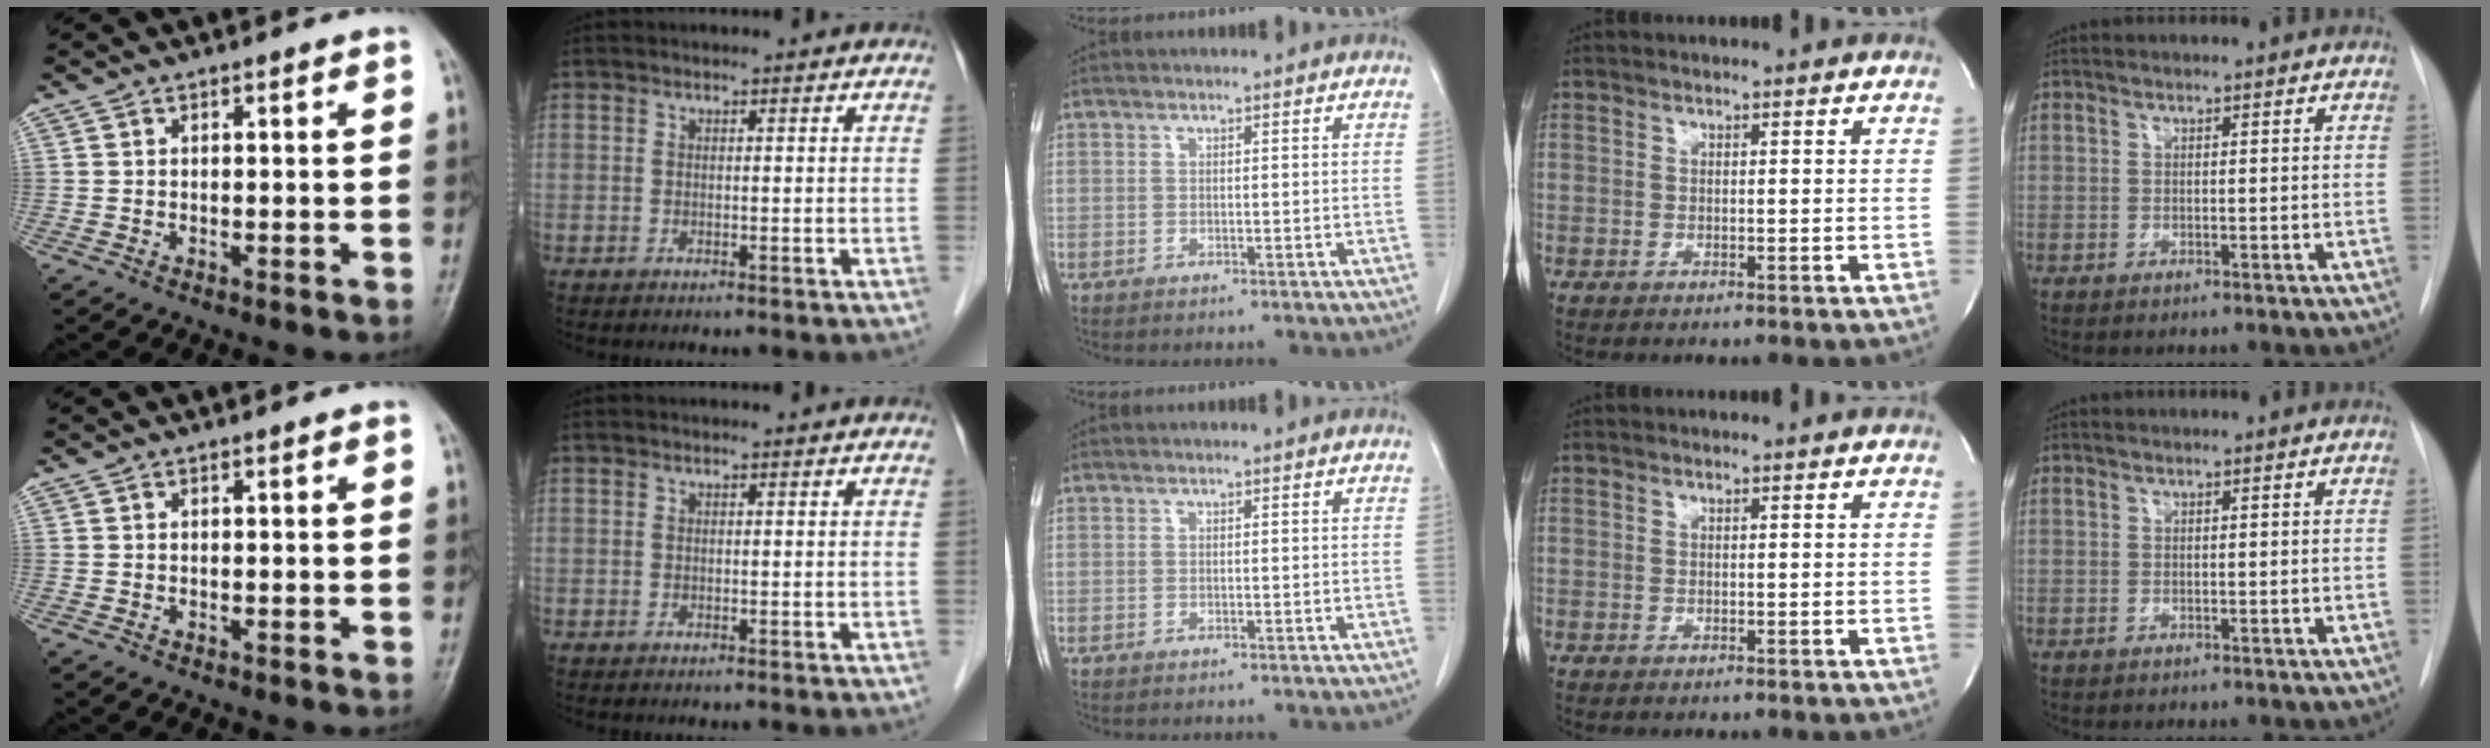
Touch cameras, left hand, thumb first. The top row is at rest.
{}